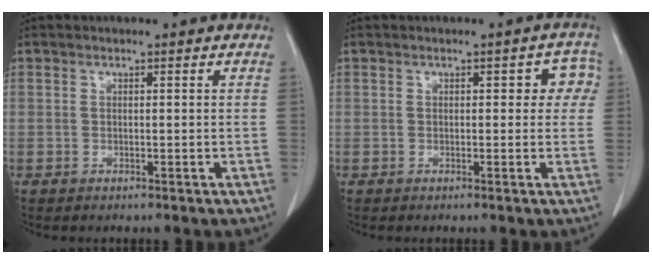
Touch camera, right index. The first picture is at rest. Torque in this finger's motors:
{"motor_torque": [0.04, 0.04, 0.02, 0.00]}